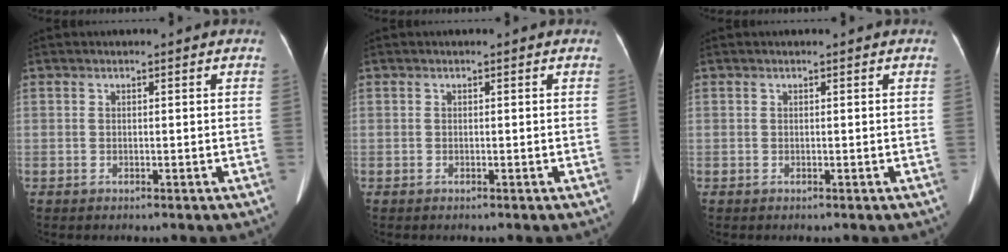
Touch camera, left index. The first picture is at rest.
{"total": 0.0}
{"total": 0.0}